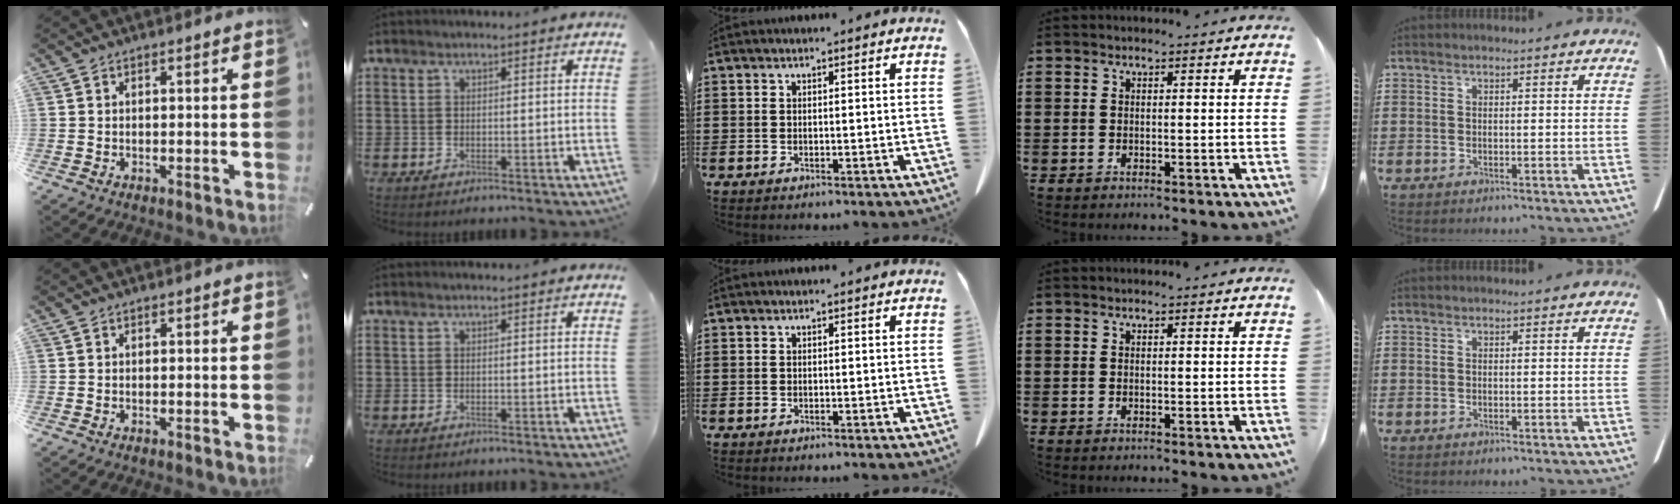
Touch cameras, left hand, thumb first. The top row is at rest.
{}